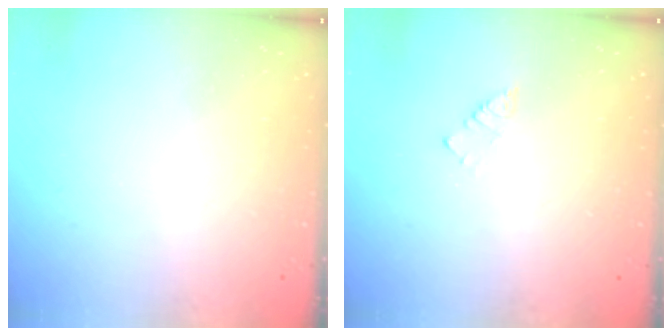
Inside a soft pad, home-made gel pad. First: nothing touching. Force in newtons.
{"total": 2.3, "press": 2.3, "slide": 0.4}